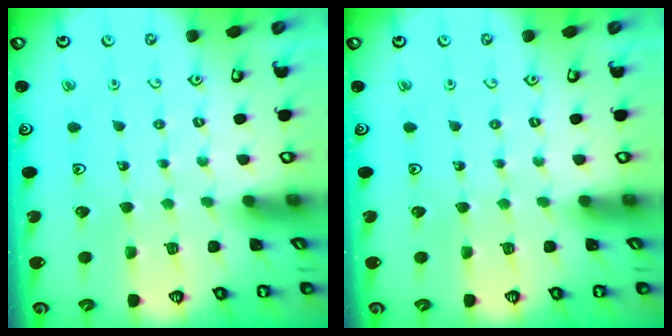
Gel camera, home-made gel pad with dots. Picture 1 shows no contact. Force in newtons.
{"total": 0.0}